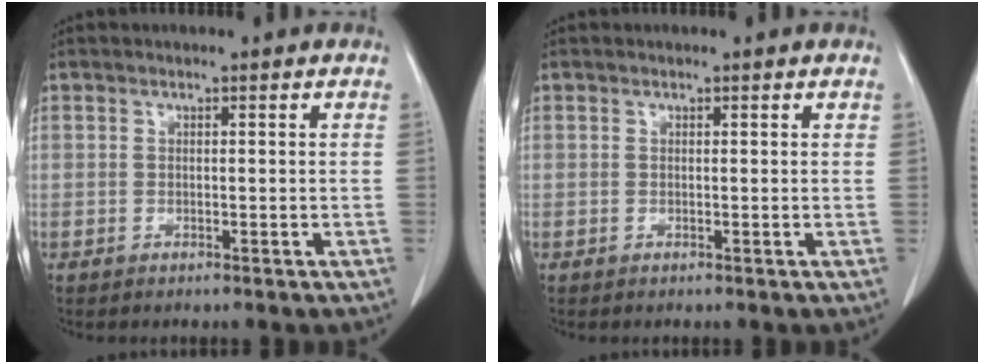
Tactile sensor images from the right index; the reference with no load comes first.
{"total": 0.0}